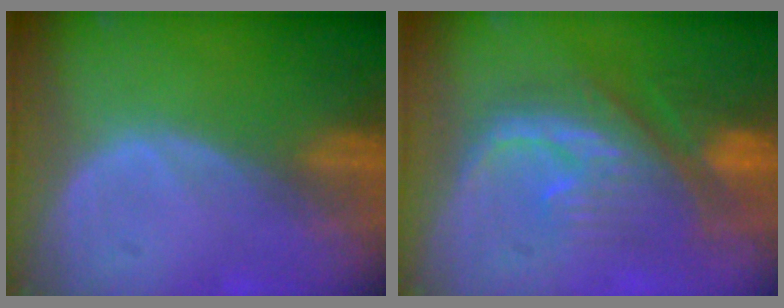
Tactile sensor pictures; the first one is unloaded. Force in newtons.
{"total": 9.0, "press": 8.7, "slide": 2.0}